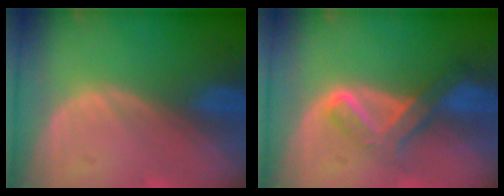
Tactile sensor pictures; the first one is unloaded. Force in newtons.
{"total": 6.7, "press": 5.7, "slide": 3.5}